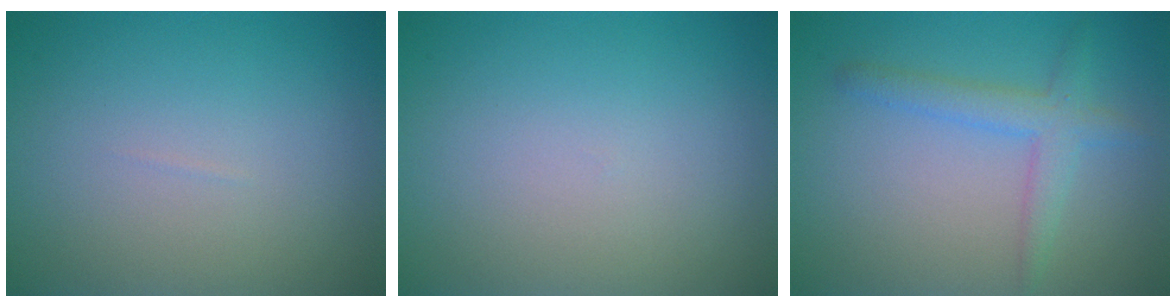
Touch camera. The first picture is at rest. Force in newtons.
{"total": 0.0}
{"total": 2.9, "press": 2.9, "slide": 0.1}